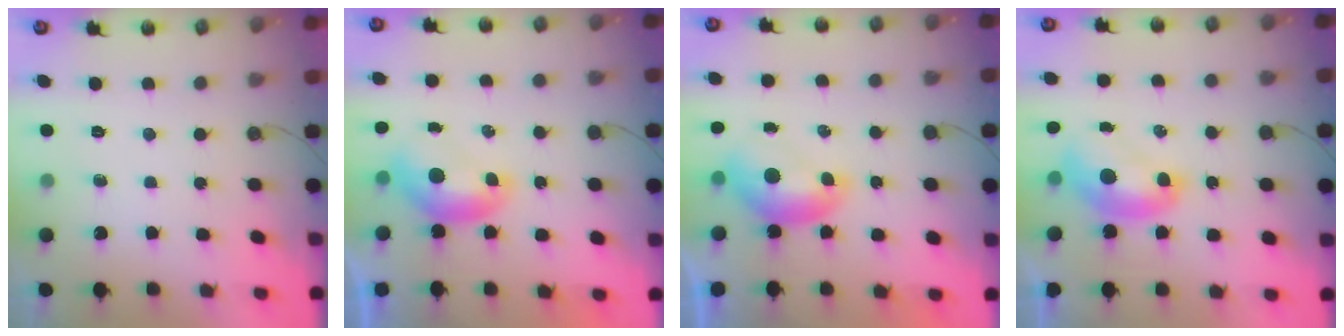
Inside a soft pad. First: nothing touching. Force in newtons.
{"total": 0.0}
{"total": 0.0}
{"total": 1.9, "press": 1.9, "slide": 0.1}